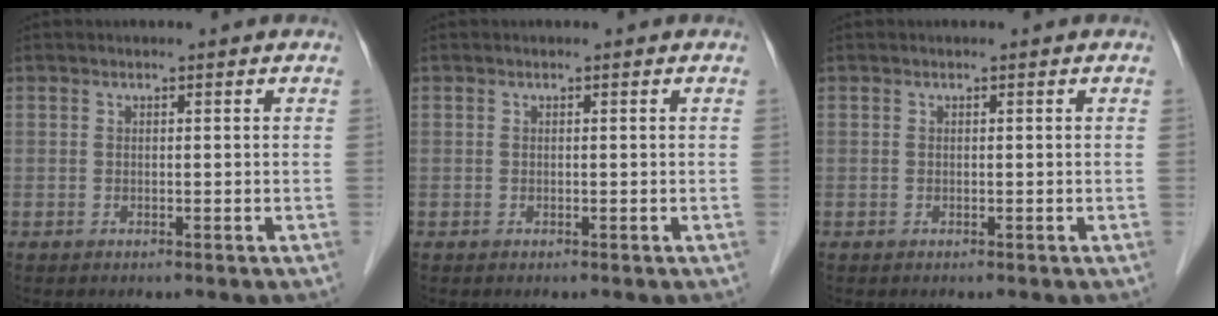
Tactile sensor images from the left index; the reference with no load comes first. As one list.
[{"total": 0.0}, {"total": 0.0}]